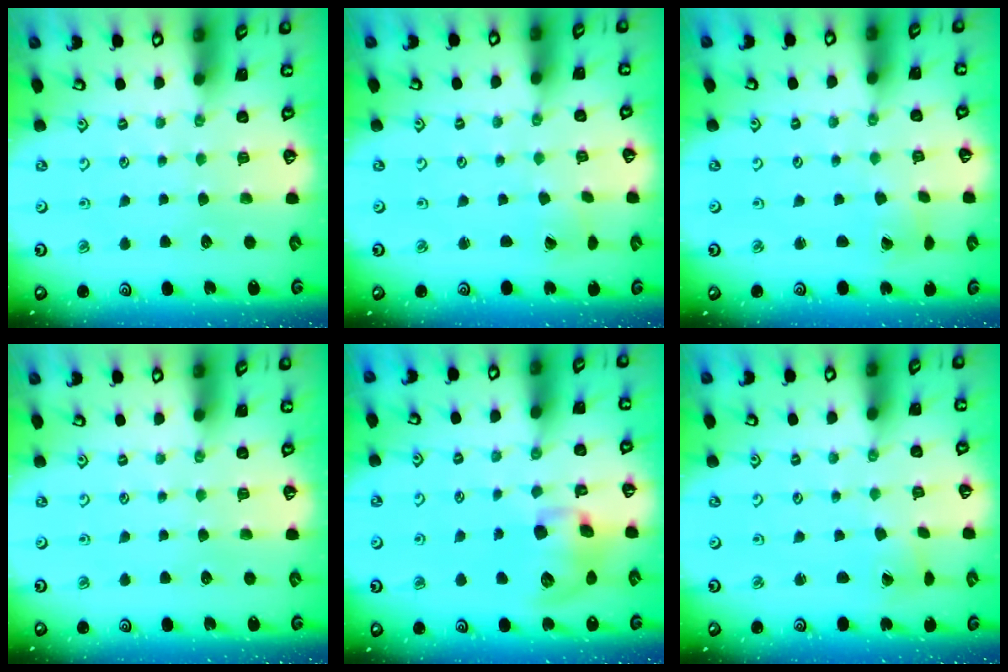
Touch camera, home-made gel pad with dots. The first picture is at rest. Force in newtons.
{"total": 0.6, "press": 0.6, "slide": 0.0}
{"total": 2.4, "press": 2.4, "slide": 0.3}
{"total": 0.0}
{"total": 12.0, "press": 11.8, "slide": 2.0}
{"total": 1.6, "press": 1.6, "slide": 0.3}